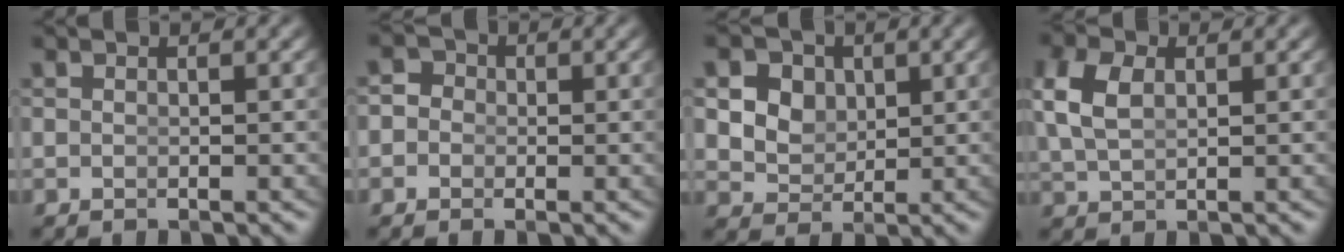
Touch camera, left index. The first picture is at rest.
{"total": 3.2, "force": [0.1, 3.0, 1.1], "torque": [-0.011, 0.002, -0.012]}
{"total": 9.8, "force": [2.3, 8.7, 3.8], "torque": [-0.100, -0.023, 0.035]}
{"total": 3.7, "force": [1.1, 2.4, 2.6], "torque": [-0.069, -0.012, 0.032]}